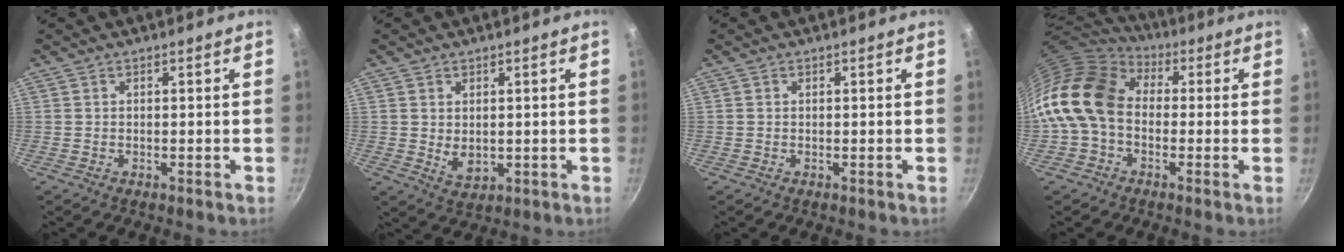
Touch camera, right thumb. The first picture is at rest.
{"total": 4.0, "force": [0.5, 2.7, 2.9], "torque": [-0.046, -0.013, 0.015]}
{"total": 0.0}
{"total": 16.5, "force": [0.2, 12.1, 11.1], "torque": [-0.203, 0.033, -0.017]}